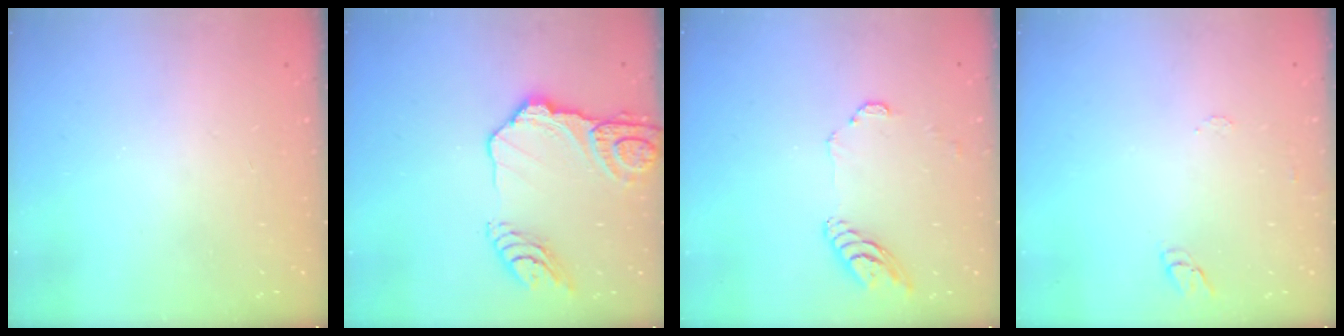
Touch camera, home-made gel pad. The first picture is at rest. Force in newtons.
{"total": 16.6, "press": 16.5, "slide": 1.8}
{"total": 9.5, "press": 9.5, "slide": 0.9}
{"total": 5.8, "press": 5.8, "slide": 0.3}